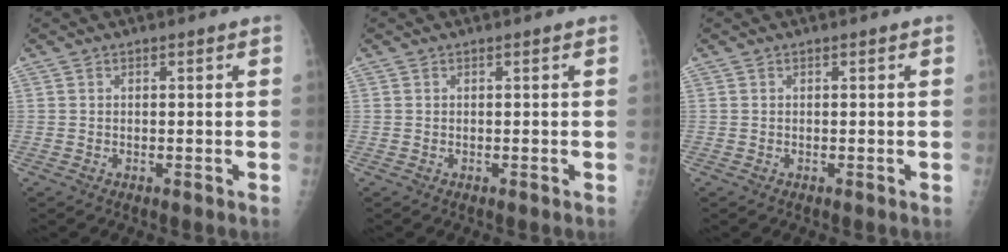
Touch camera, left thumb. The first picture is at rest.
{"total": 0.0}
{"total": 0.0}